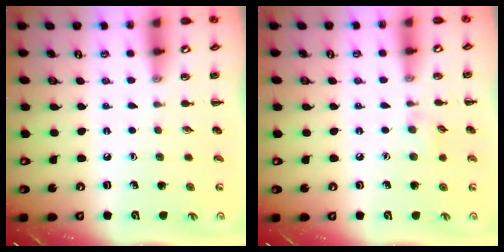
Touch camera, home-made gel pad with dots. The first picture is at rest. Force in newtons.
{"total": 5.8, "press": 5.4, "slide": 2.1}